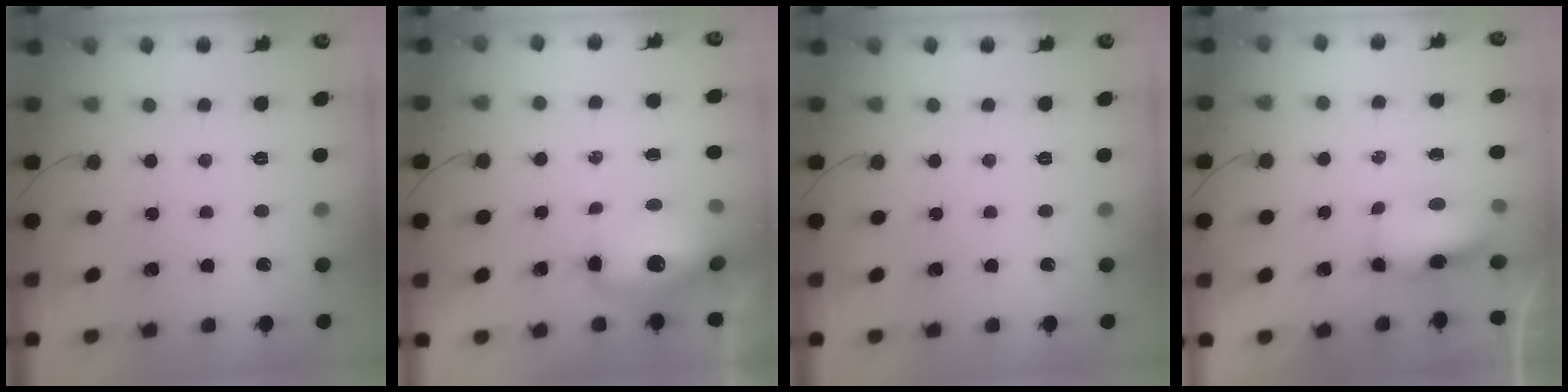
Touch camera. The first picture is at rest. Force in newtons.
{"total": 13.8, "press": 12.5, "slide": 5.9}
{"total": 0.0}
{"total": 7.0, "press": 7.0, "slide": 0.7}